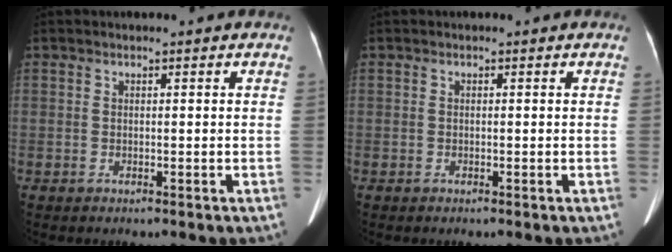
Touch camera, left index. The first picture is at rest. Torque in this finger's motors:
{"motor_torque": [0.00, 0.00, 0.01, 0.01]}